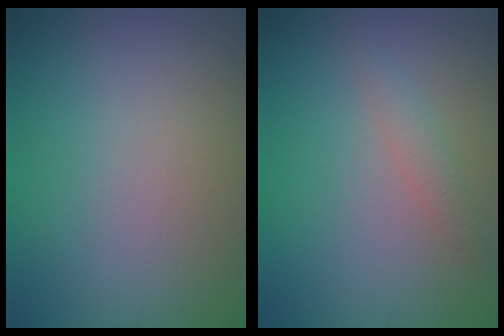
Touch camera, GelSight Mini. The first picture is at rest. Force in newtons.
{"total": 1.2, "press": 1.2, "slide": 0.0}